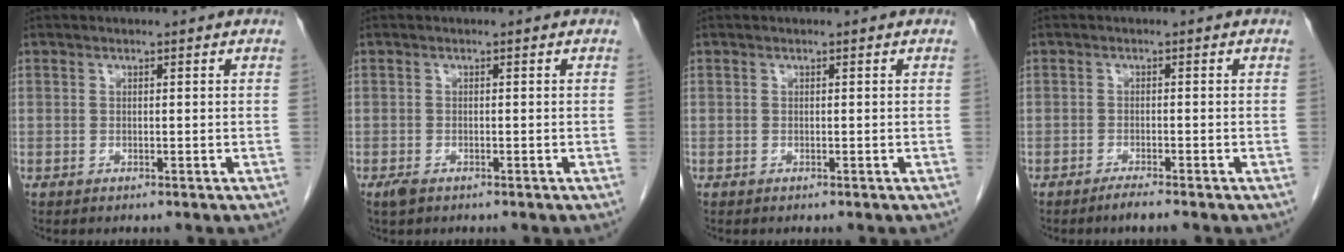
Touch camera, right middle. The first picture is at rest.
{"total": 1.4, "force": [-0.9, 0.7, 0.9], "torque": [-0.022, -0.002, -0.013]}
{"total": 0.0}
{"total": 1.8, "force": [-1.5, -0.3, 1.0], "torque": [-0.024, -0.004, -0.029]}